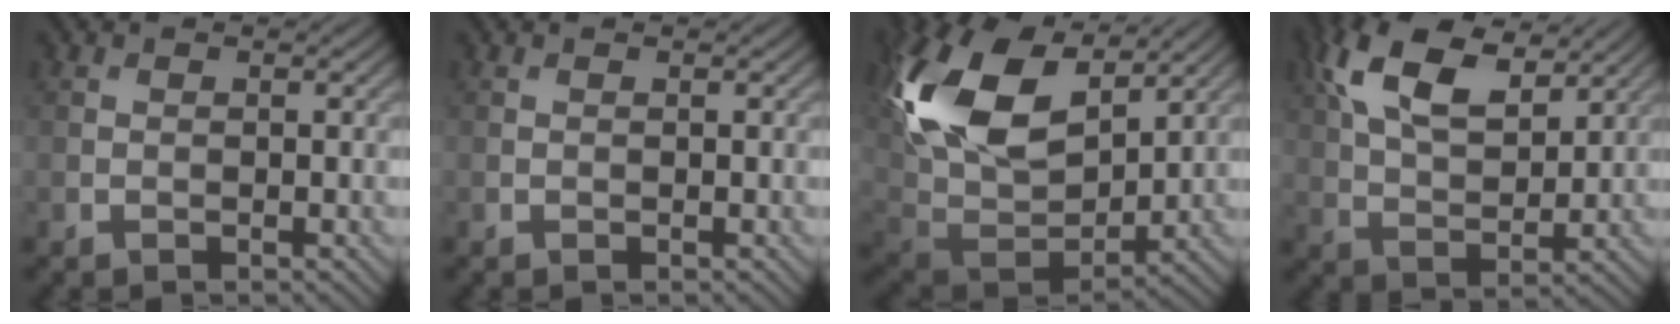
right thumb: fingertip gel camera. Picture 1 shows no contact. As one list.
[{"total": 0.0}, {"total": 19.6, "force": [7.6, 12.1, 13.5], "torque": [-0.322, 0.035, 0.154]}, {"total": 12.2, "force": [6.3, 5.9, 8.7], "torque": [-0.194, 0.013, 0.121]}]